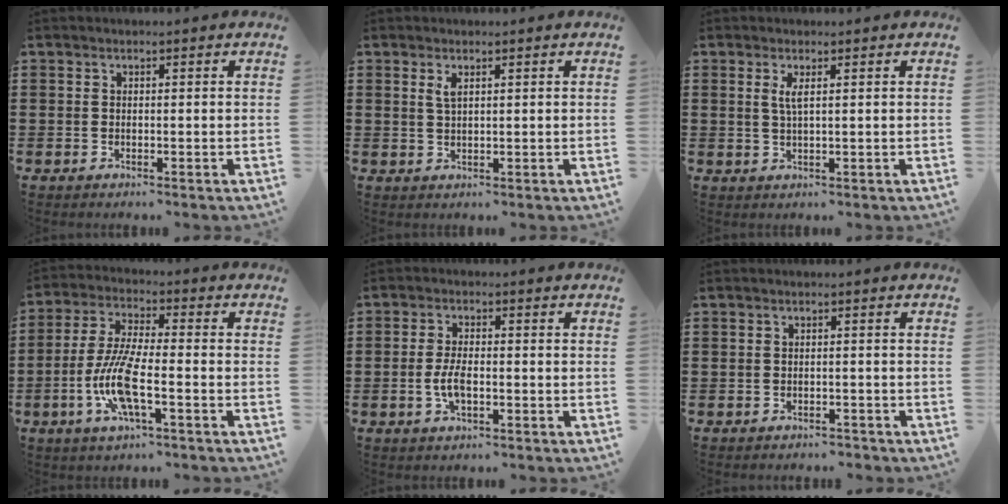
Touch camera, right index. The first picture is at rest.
{"total": 1.8, "force": [0.9, 0.5, 1.4], "torque": [-0.031, 0.003, 0.015]}
{"total": 2.2, "force": [0.8, 0.3, 2.0], "torque": [-0.043, 0.000, 0.013]}
{"total": 9.2, "force": [-3.3, 2.3, 8.3], "torque": [-0.184, -0.012, -0.066]}
{"total": 4.0, "force": [-1.0, 1.5, 3.6], "torque": [-0.078, -0.001, -0.021]}
{"total": 1.2, "force": [-1.1, 0.3, 0.1], "torque": [-0.008, 0.001, -0.024]}